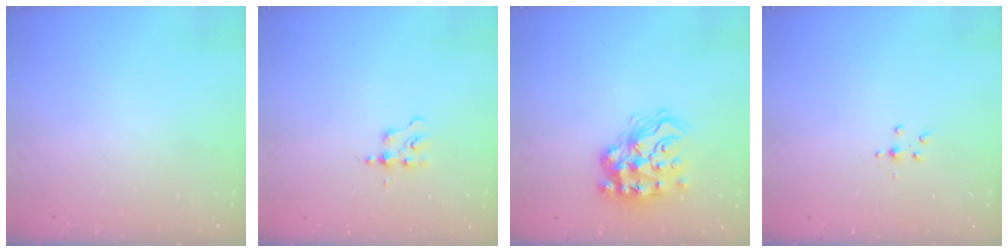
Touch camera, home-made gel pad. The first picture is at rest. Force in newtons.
{"total": 3.9, "press": 3.9, "slide": 0.5}
{"total": 16.8, "press": 16.8, "slide": 1.0}
{"total": 3.0, "press": 2.9, "slide": 0.4}